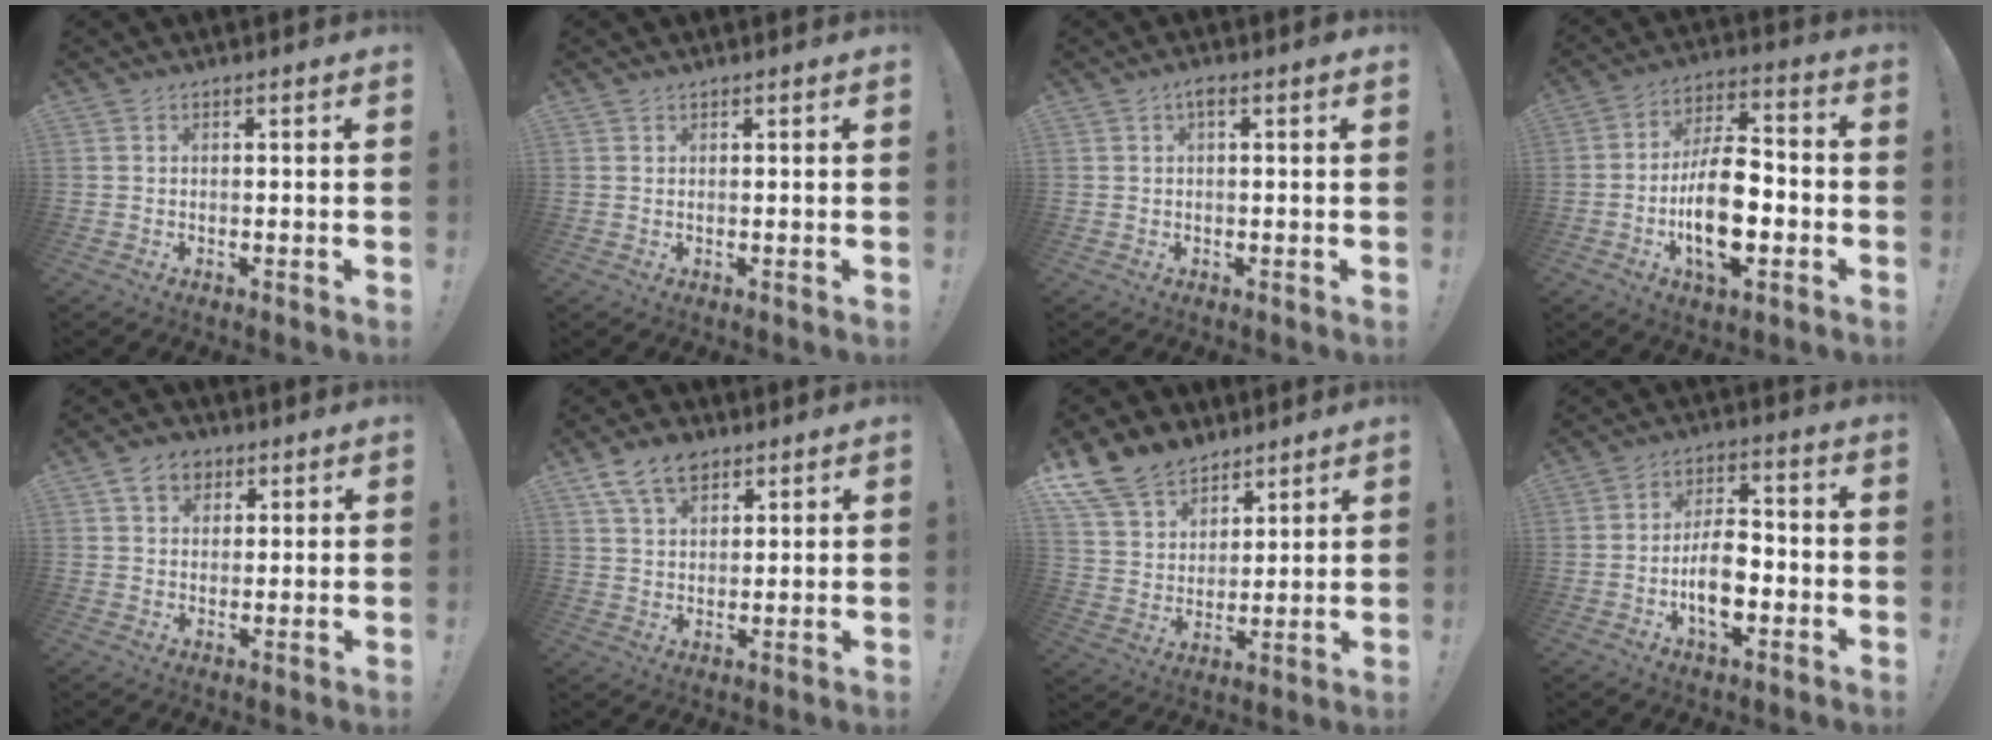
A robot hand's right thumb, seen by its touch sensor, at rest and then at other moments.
{"total": 0.6, "force": [0.5, 0.1, 0.1], "torque": [0.004, -0.003, 0.009]}
{"total": 1.8, "force": [0.5, 0.3, 1.7], "torque": [-0.034, 0.005, 0.006]}
{"total": 17.3, "force": [-4.5, 8.6, 14.3], "torque": [-0.257, 0.018, -0.075]}
{"total": 7.0, "force": [3.4, 5.5, 2.8], "torque": [-0.040, -0.007, 0.066]}
{"total": 9.7, "force": [6.1, 5.9, 4.8], "torque": [-0.082, -0.019, 0.118]}
{"total": 14.9, "force": [11.0, 9.0, 4.3], "torque": [-0.086, -0.074, 0.214]}
{"total": 10.8, "force": [-3.1, 6.1, 8.3], "torque": [-0.150, 0.009, -0.057]}